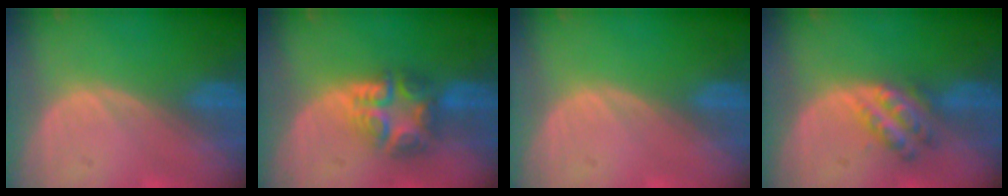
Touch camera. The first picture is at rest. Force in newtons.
{"total": 7.9, "press": 6.7, "slide": 4.1}
{"total": 0.0}
{"total": 5.5, "press": 5.0, "slide": 2.4}